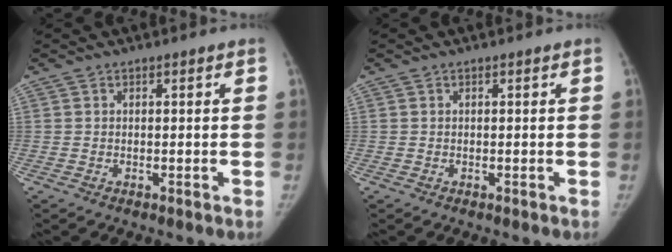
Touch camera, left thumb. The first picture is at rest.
{"total": 0.0}